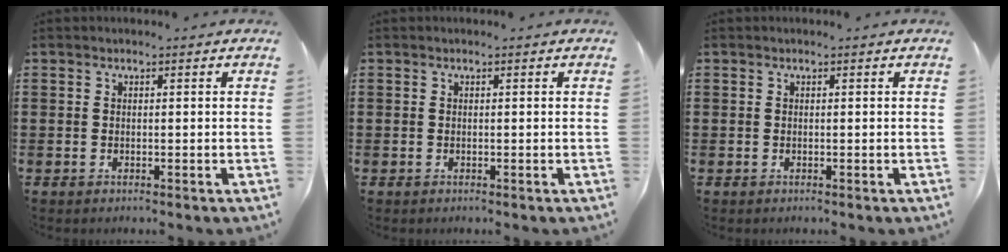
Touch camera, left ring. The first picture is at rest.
{"total": 0.0}
{"total": 0.0}